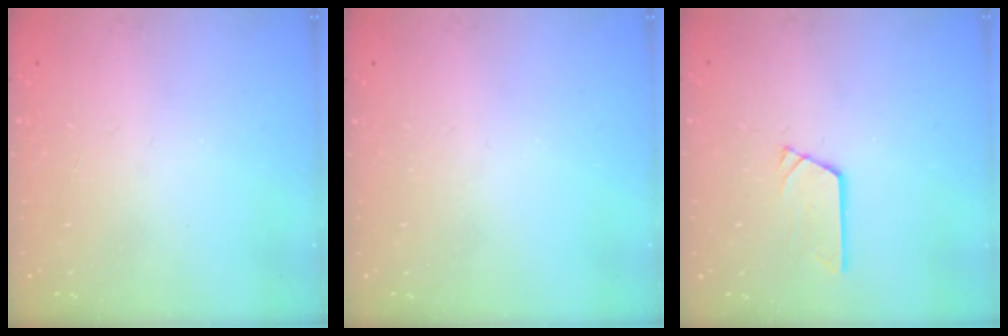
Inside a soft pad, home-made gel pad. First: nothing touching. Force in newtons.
{"total": 0.0}
{"total": 2.9, "press": 2.9, "slide": 0.3}